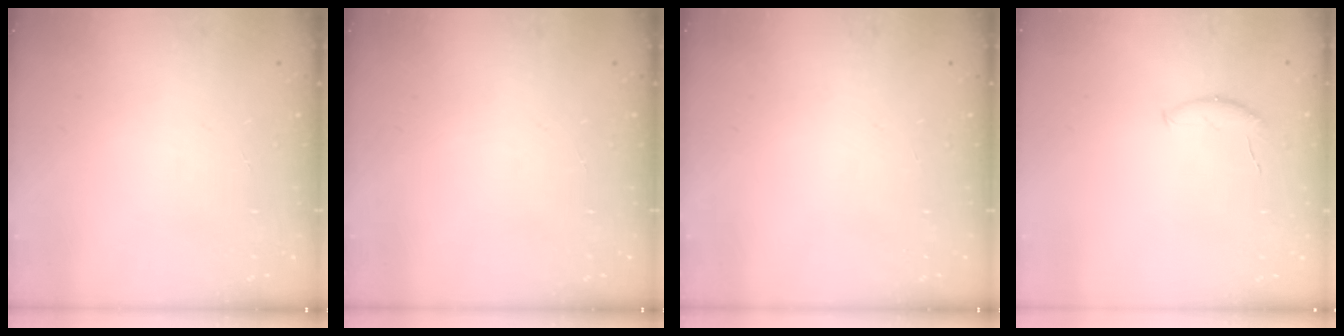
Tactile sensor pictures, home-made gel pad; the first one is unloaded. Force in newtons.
{"total": 0.0}
{"total": 0.0}
{"total": 5.3, "press": 5.2, "slide": 0.6}